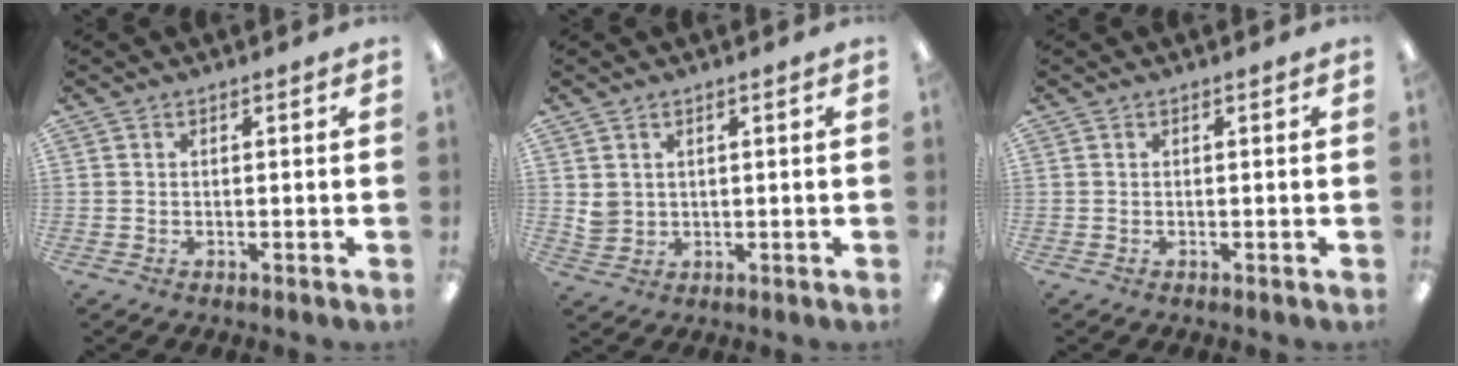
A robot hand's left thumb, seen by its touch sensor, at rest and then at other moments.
{"total": 3.0, "force": [1.1, 2.7, 0.5], "torque": [-0.009, -0.002, 0.022]}
{"total": 0.0}